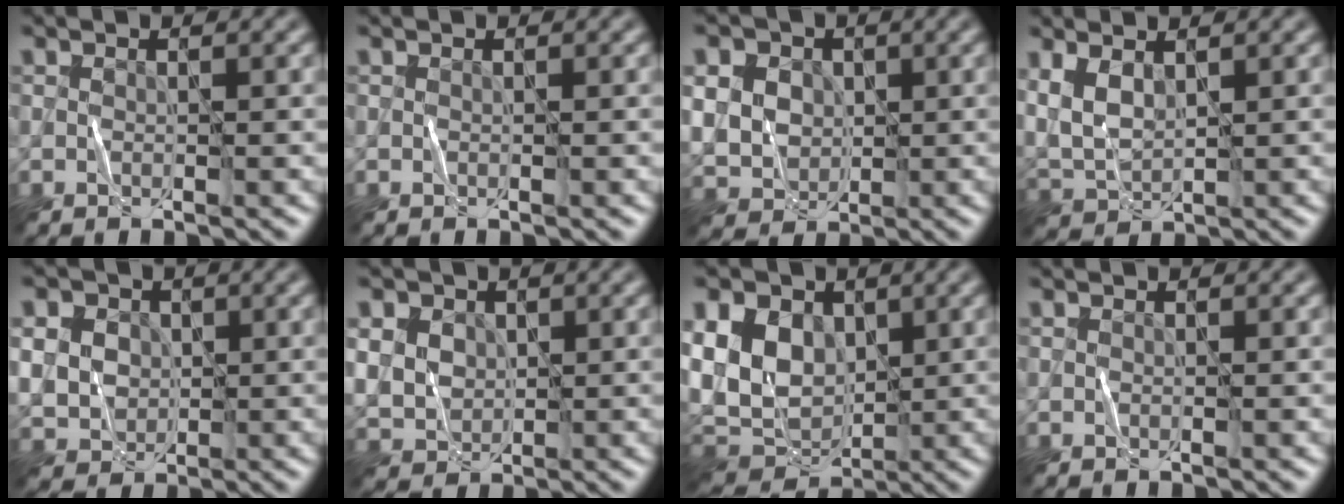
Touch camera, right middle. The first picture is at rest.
{"total": 0.0}
{"total": 11.3, "force": [2.8, 9.6, 5.2], "torque": [-0.110, 0.025, 0.032]}
{"total": 3.7, "force": [1.3, 2.1, 2.7], "torque": [-0.071, 0.003, 0.029]}
{"total": 10.0, "force": [2.5, 8.6, 4.4], "torque": [-0.096, 0.025, 0.026]}
{"total": 7.3, "force": [1.9, 6.2, 3.4], "torque": [-0.073, 0.025, 0.023]}
{"total": 9.3, "force": [1.0, 7.3, 5.8], "torque": [-0.126, 0.000, 0.015]}
{"total": 0.0}